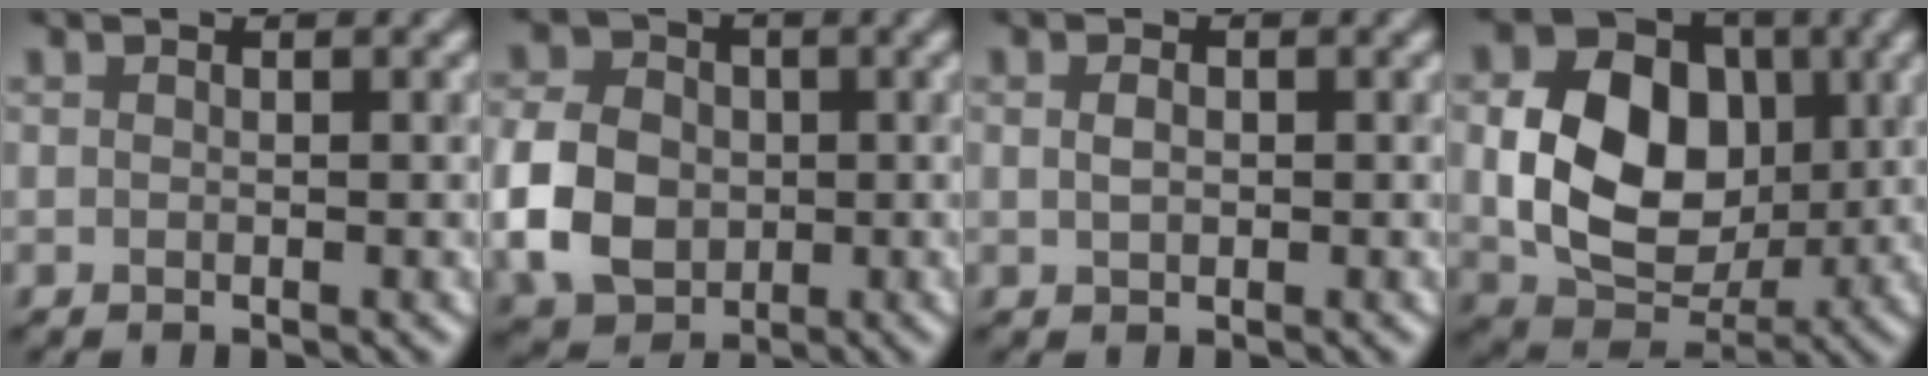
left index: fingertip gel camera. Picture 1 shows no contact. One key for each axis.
{"total": 6.5, "fx": -1.3, "fy": 5.3, "fz": 3.5, "tx": -0.079, "ty": -0.002, "tz": -0.033}
{"total": 0.8, "fx": 0.1, "fy": 0.6, "fz": 0.4, "tx": -0.009, "ty": 0.000, "tz": 0.005}
{"total": 8.9, "fx": 0.3, "fy": 6.9, "fz": 5.6, "tx": -0.107, "ty": -0.006, "tz": 0.009}